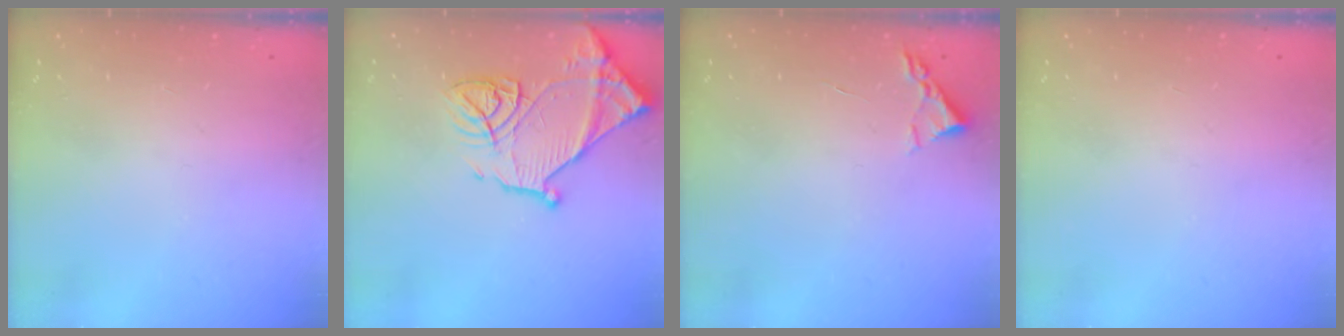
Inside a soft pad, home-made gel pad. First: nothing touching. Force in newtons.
{"total": 14.6, "press": 14.6, "slide": 1.0}
{"total": 2.4, "press": 2.3, "slide": 0.3}
{"total": 0.0}